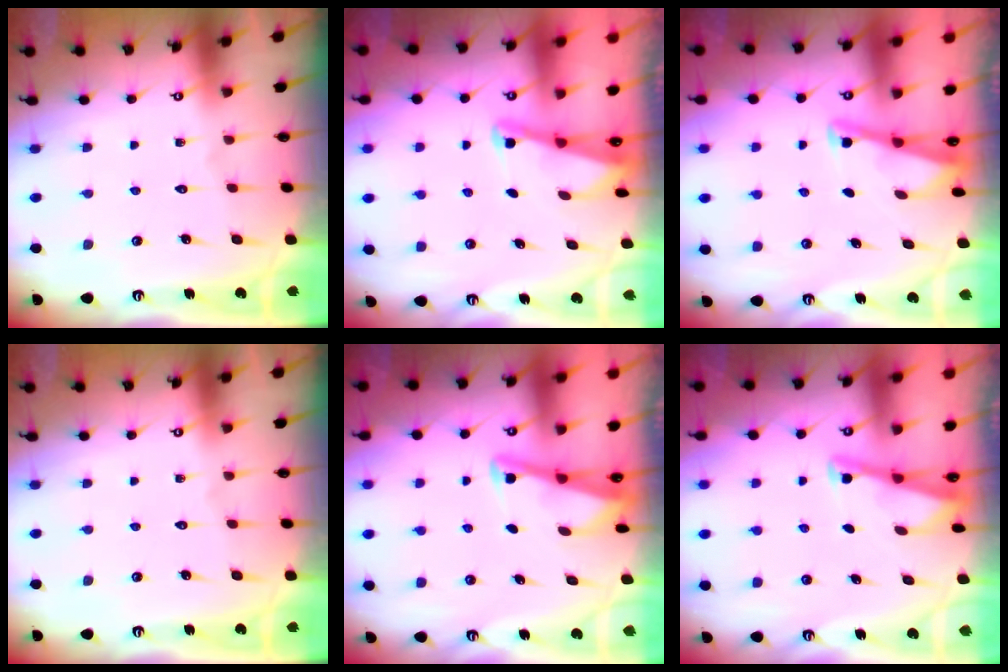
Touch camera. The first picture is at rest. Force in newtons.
{"total": 2.1, "press": 2.0, "slide": 0.3}
{"total": 2.9, "press": 2.9, "slide": 0.3}
{"total": 0.0}
{"total": 2.9, "press": 2.9, "slide": 0.3}
{"total": 2.8, "press": 2.7, "slide": 0.3}